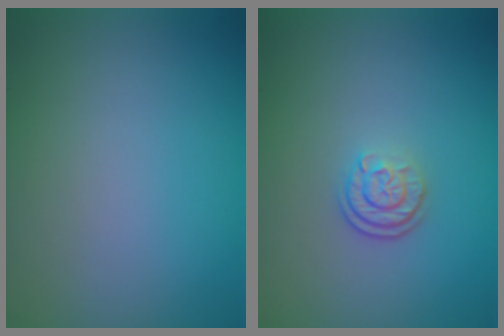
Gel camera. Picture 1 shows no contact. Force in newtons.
{"total": 2.1, "press": 1.8, "slide": 1.2}